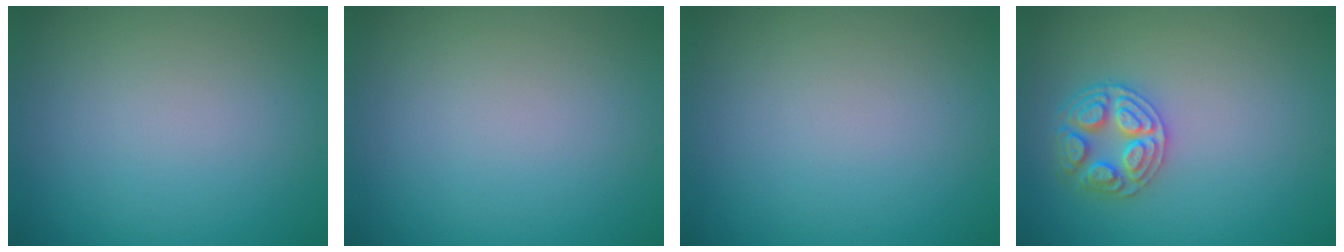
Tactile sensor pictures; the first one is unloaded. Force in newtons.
{"total": 0.0}
{"total": 0.0}
{"total": 3.5, "press": 3.3, "slide": 1.1}